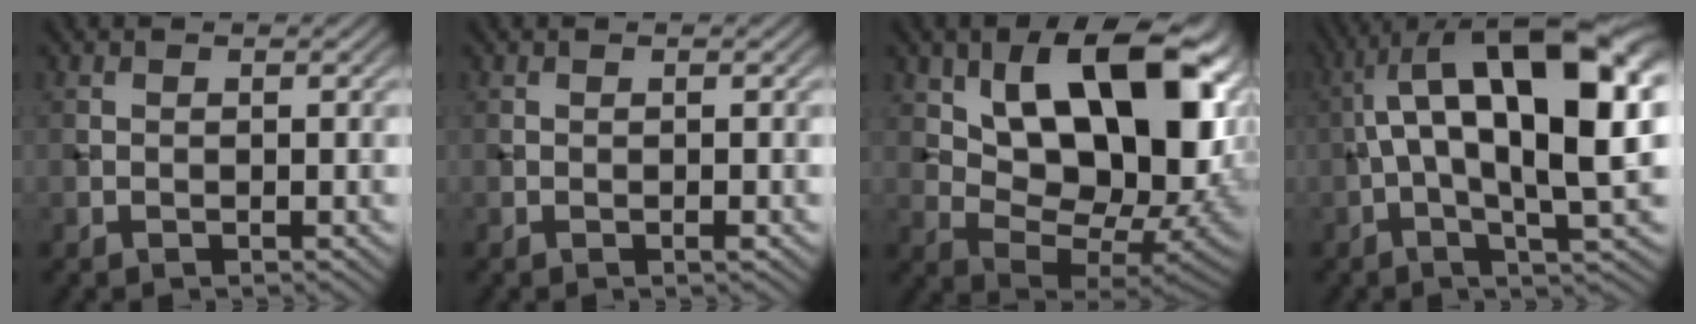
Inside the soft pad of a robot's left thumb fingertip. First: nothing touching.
{"total": 0.6, "force": [-0.2, 0.0, 0.6], "torque": [-0.010, 0.000, -0.004]}
{"total": 17.6, "force": [6.0, 9.5, 13.5], "torque": [-0.201, -0.004, 0.111]}
{"total": 17.1, "force": [2.5, 5.7, 15.9], "torque": [-0.274, 0.024, 0.038]}